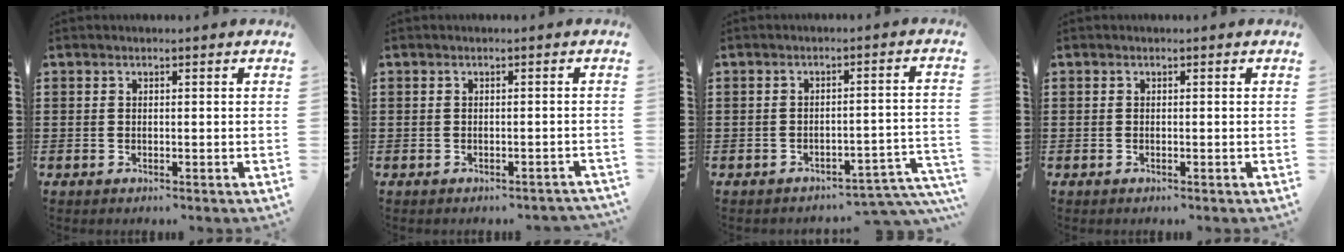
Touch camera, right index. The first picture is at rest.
{"total": 0.6, "force": [-0.5, 0.2, 0.2], "torque": [-0.006, -0.001, -0.010]}
{"total": 3.3, "force": [-3.0, 0.5, 1.3], "torque": [-0.024, 0.000, -0.062]}
{"total": 0.0}